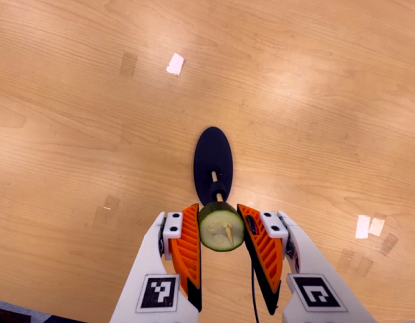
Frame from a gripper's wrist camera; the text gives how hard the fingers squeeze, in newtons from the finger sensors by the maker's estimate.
{"total": 9.4, "left": 8.5, "right": 10.2}